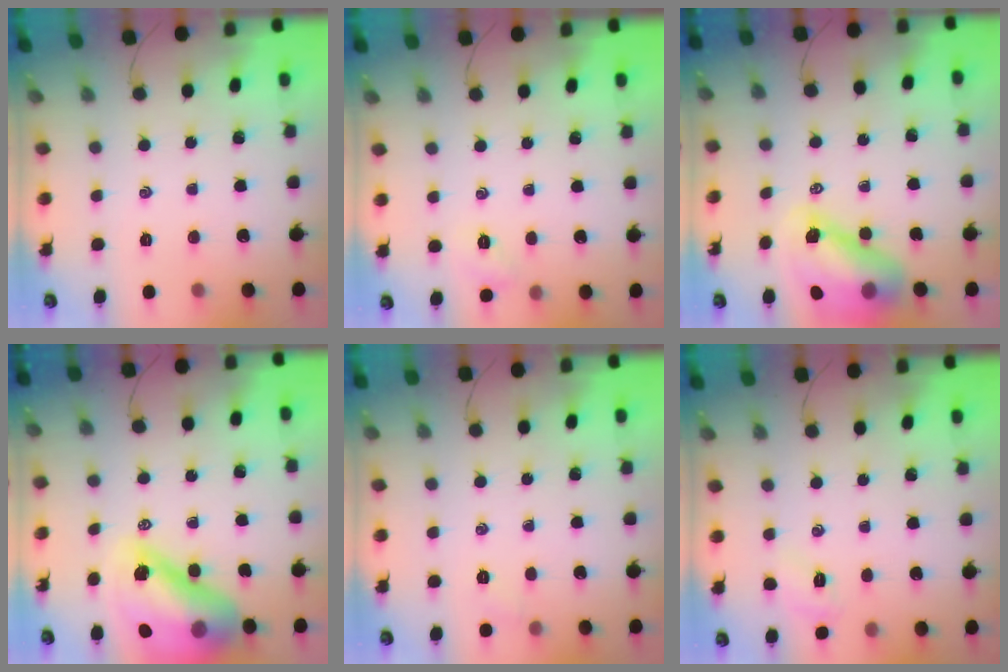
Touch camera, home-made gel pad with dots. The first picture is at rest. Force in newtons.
{"total": 2.1, "press": 2.1, "slide": 0.6}
{"total": 13.5, "press": 13.0, "slide": 3.8}
{"total": 21.8, "press": 20.9, "slide": 6.1}
{"total": 3.8, "press": 3.7, "slide": 1.2}
{"total": 3.3, "press": 3.1, "slide": 0.8}